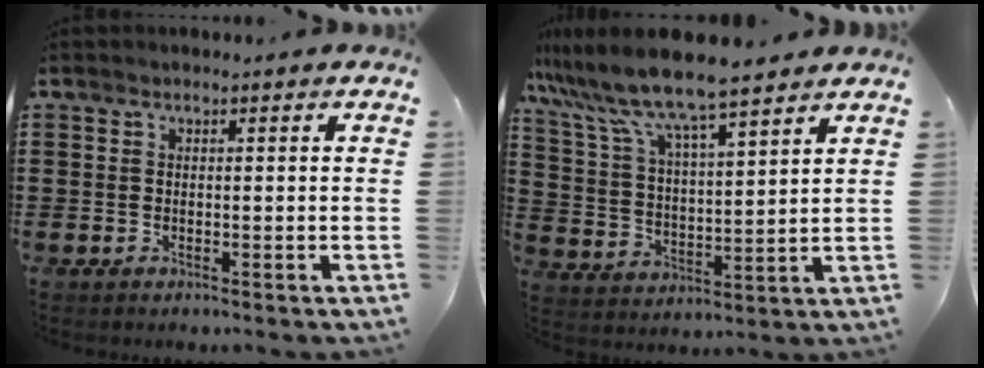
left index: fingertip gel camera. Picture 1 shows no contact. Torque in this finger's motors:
{"motor_torque": [1.65, -0.49, 0.60, 0.21]}